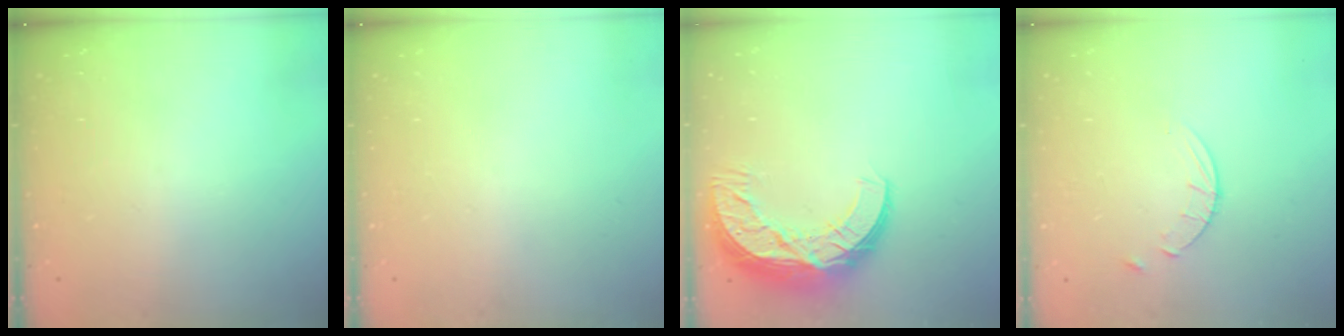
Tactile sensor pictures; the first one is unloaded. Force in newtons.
{"total": 0.0}
{"total": 13.5, "press": 13.5, "slide": 0.8}
{"total": 5.6, "press": 5.5, "slide": 0.7}